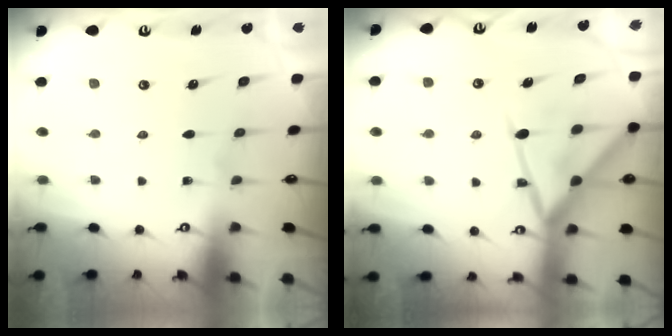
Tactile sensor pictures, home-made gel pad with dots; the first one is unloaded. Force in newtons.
{"total": 17.0, "press": 16.9, "slide": 1.4}